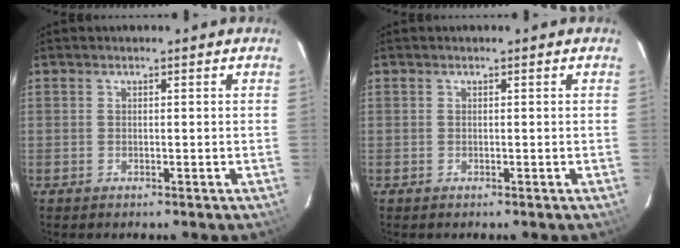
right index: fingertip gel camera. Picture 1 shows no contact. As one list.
[{"total": 0.0}]